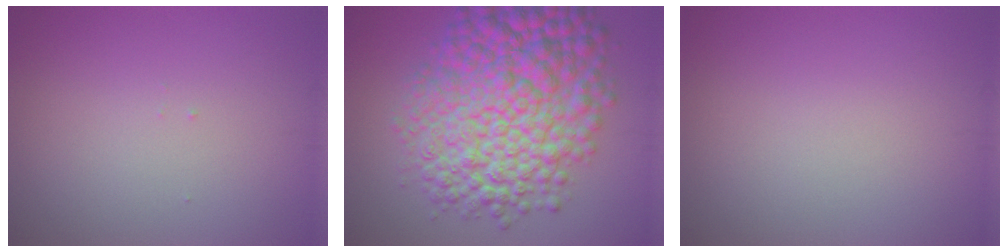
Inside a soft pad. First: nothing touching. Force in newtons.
{"total": 12.5, "press": 12.5, "slide": 0.2}
{"total": 0.0}